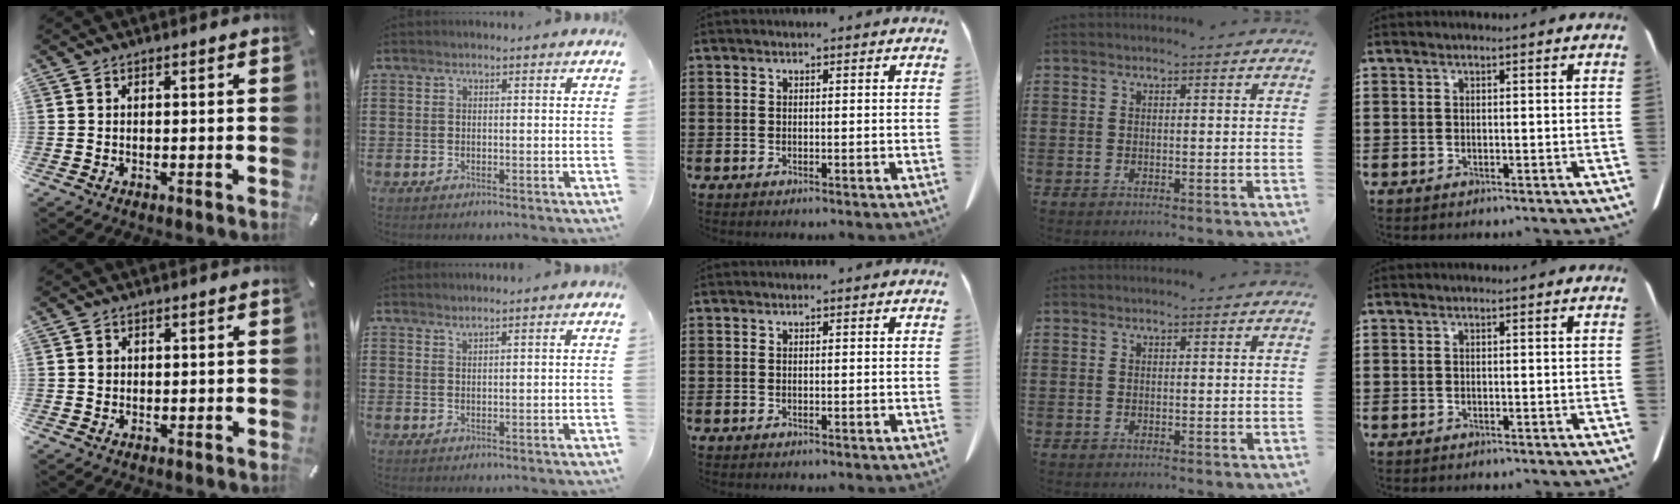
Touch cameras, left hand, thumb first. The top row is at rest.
{"thumb": {"total": 1.3, "force": [0.1, 1.2, 0.4], "torque": [-0.001, 0.003, -0.002]}, "index": {"total": 1.1, "force": [1.0, -0.1, 0.4], "torque": [-0.008, -0.003, 0.020]}}